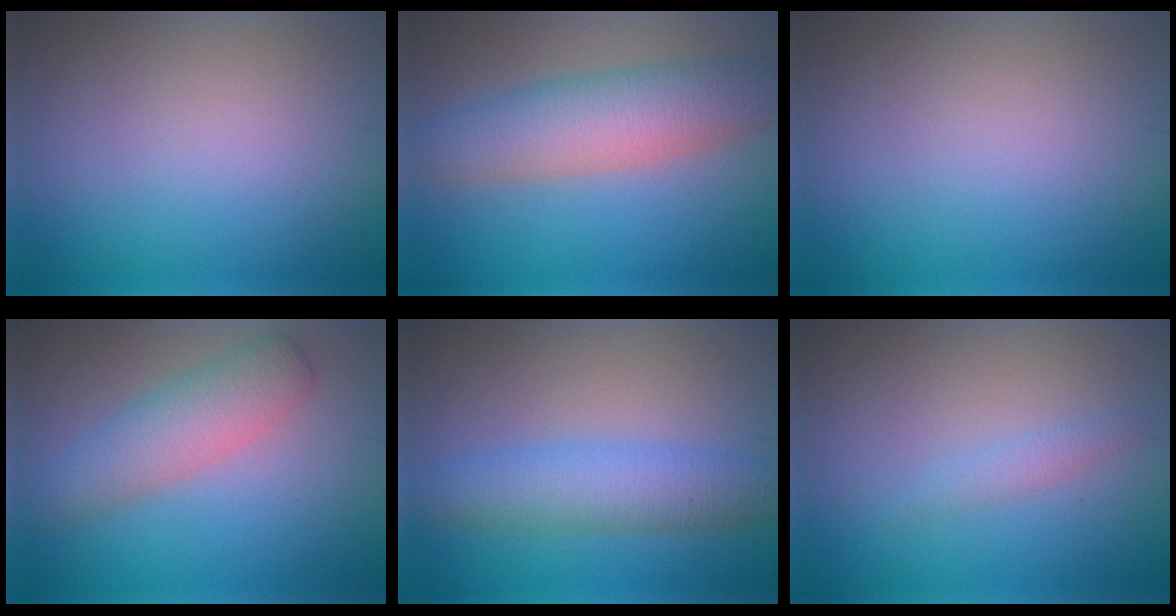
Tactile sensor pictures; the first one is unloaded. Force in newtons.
{"total": 6.1, "press": 6.1, "slide": 0.3}
{"total": 0.0}
{"total": 4.1, "press": 4.1, "slide": 0.2}
{"total": 4.5, "press": 4.5, "slide": 0.1}
{"total": 1.1, "press": 1.1, "slide": 0.1}